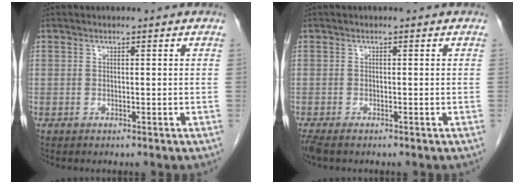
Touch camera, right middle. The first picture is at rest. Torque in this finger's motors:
{"motor_torque": [-0.11, 0.21, 0.08, 0.00]}